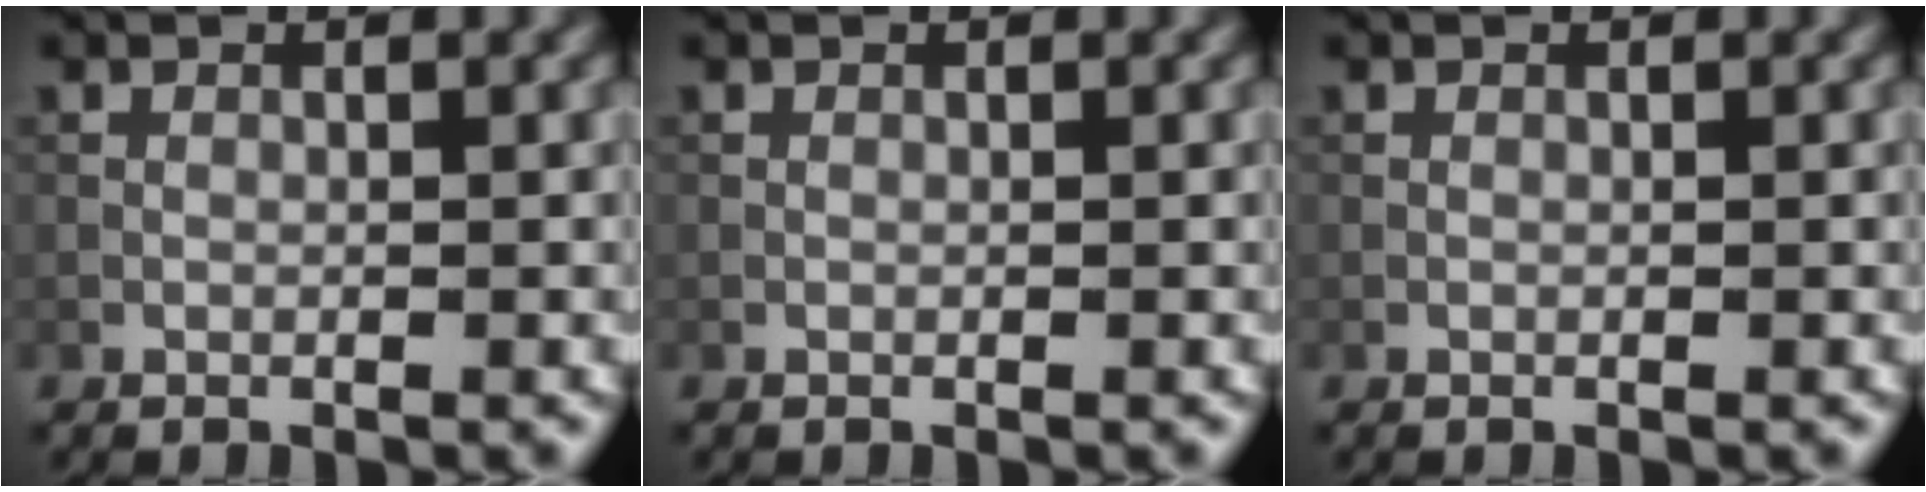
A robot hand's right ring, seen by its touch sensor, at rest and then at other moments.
{"total": 0.0}
{"total": 0.0}